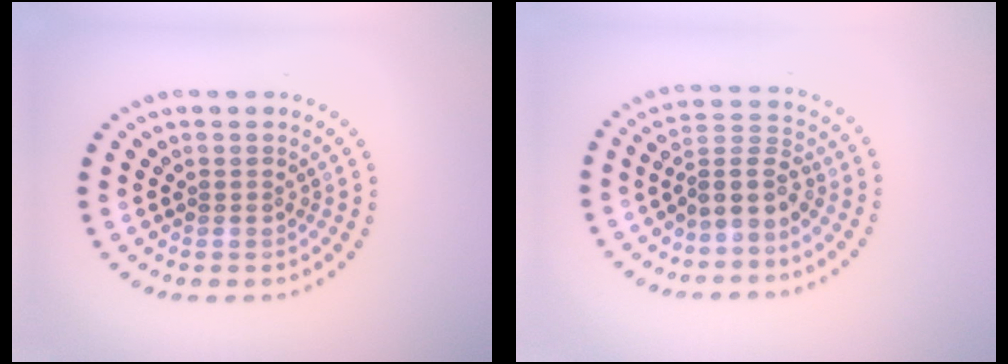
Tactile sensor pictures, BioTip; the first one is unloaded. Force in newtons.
{"total": 3.4, "press": 2.5, "slide": 2.3}